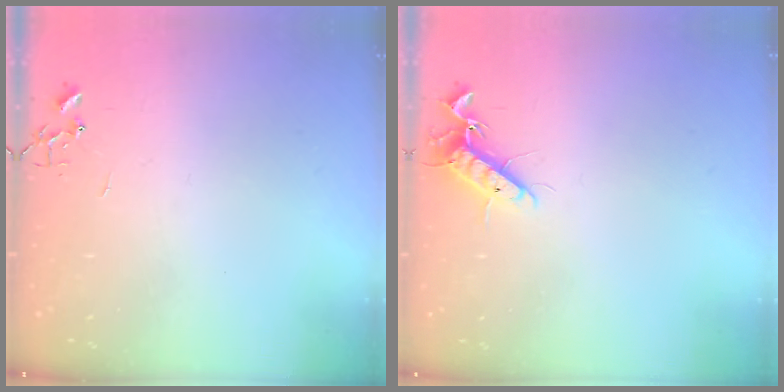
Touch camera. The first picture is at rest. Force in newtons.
{"total": 11.0, "press": 10.9, "slide": 1.9}